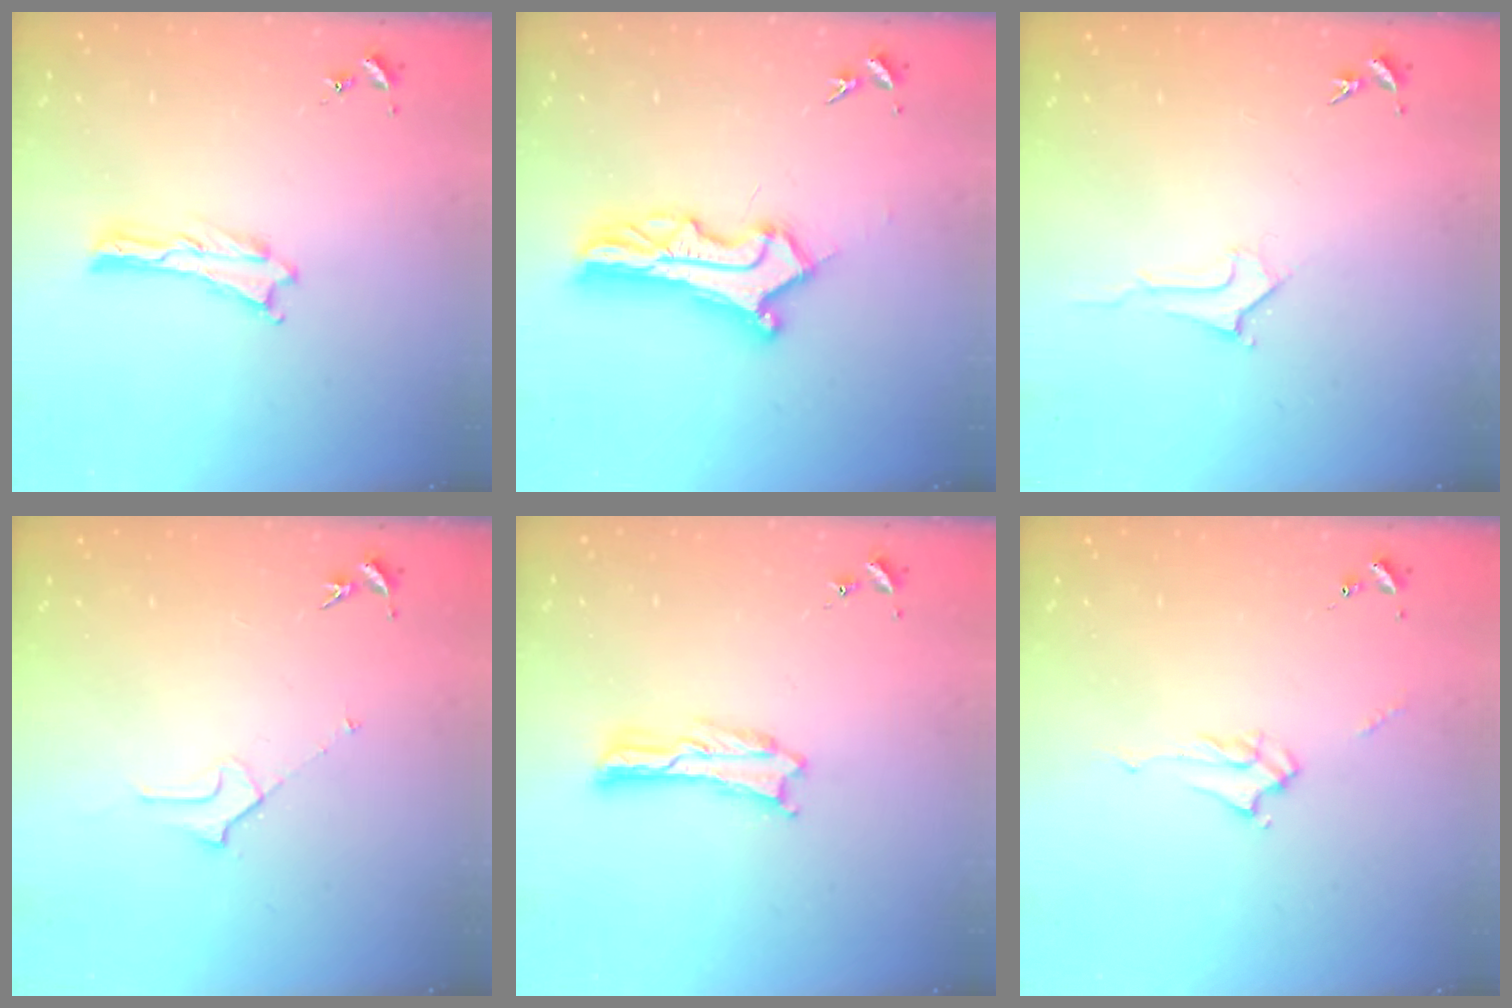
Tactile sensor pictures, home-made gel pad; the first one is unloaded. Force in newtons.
{"total": 8.8, "press": 8.7, "slide": 0.9}
{"total": 1.9, "press": 1.9, "slide": 0.2}
{"total": 2.1, "press": 2.1, "slide": 0.1}
{"total": 0.0}
{"total": 2.2, "press": 2.2, "slide": 0.1}